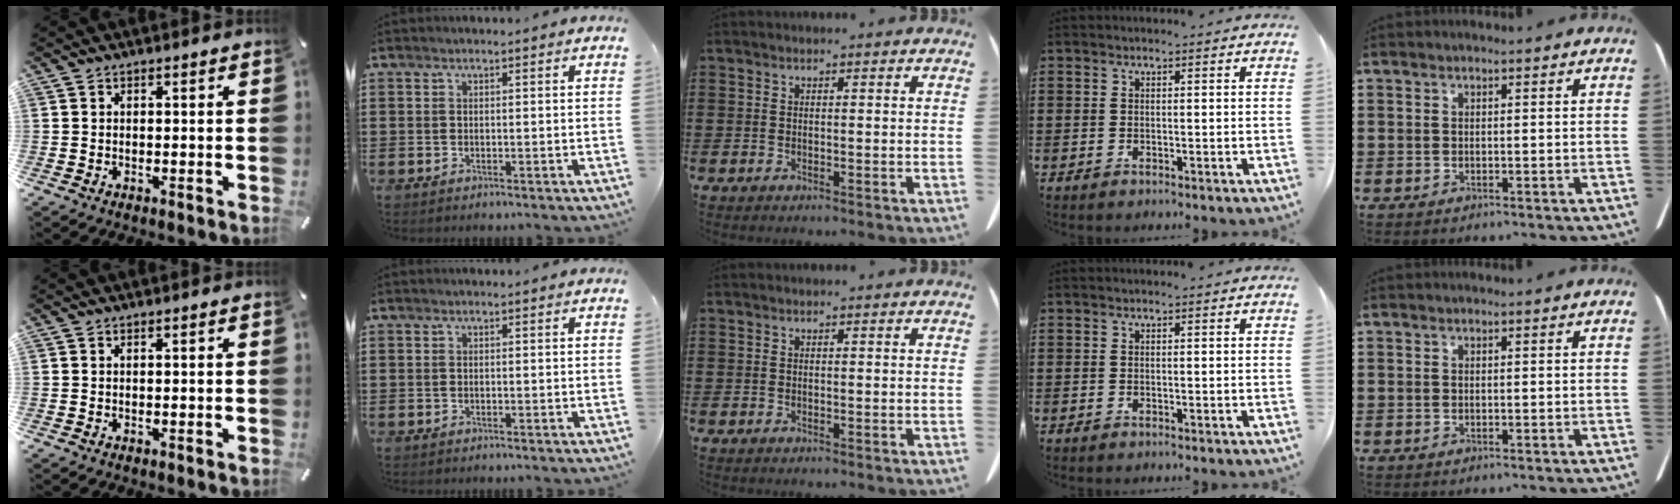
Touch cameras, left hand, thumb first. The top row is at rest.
{}